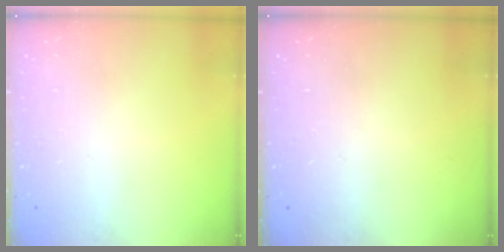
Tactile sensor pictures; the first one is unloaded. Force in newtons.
{"total": 0.0}